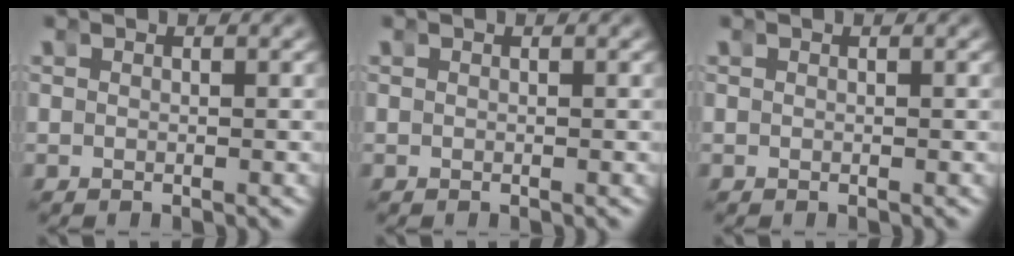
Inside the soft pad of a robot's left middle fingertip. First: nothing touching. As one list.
[{"total": 0.0}, {"total": 0.0}]